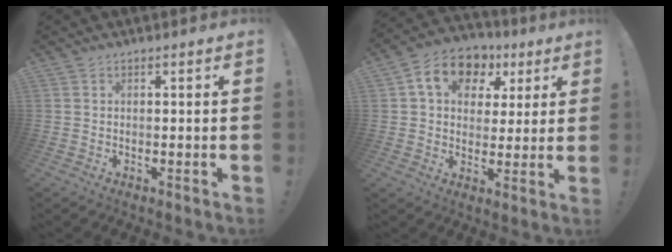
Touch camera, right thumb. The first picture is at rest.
{"total": 13.3, "force": [5.4, 9.9, 7.0], "torque": [-0.109, -0.011, 0.103]}